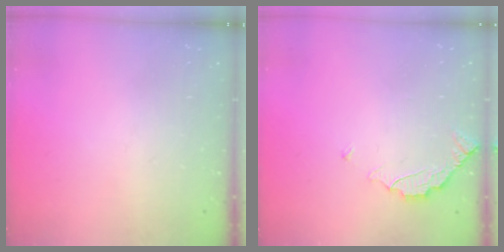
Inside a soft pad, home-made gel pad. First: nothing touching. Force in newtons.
{"total": 4.2, "press": 4.2, "slide": 0.4}